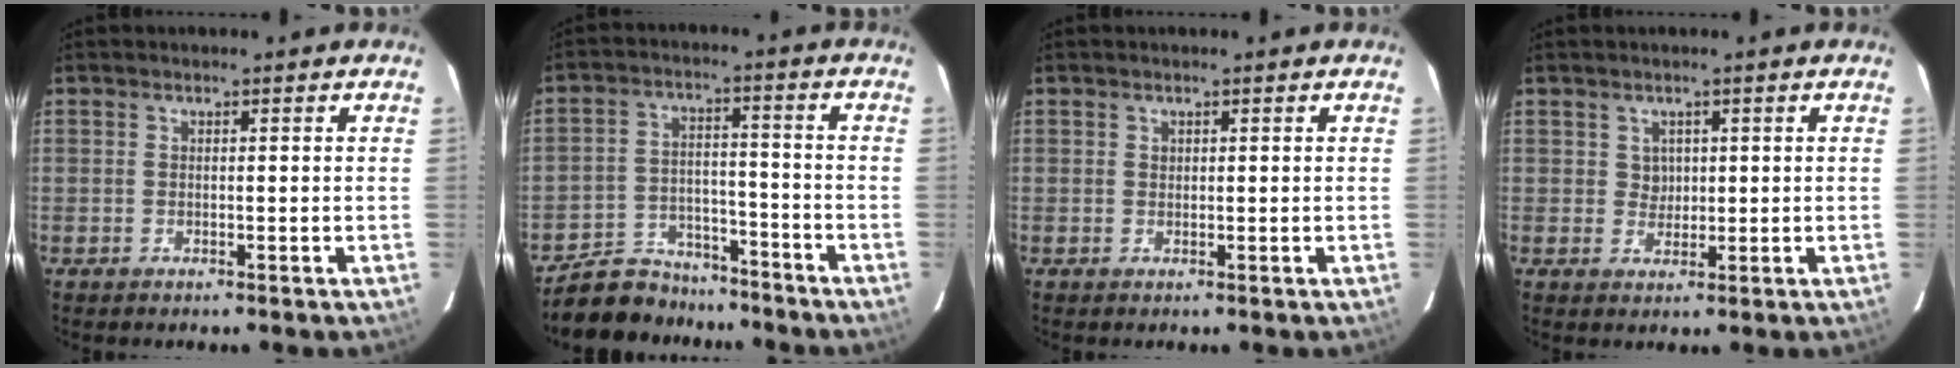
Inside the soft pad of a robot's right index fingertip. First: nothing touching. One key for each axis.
{"total": 12.7, "fx": -11.1, "fy": 5.5, "fz": 2.8, "tx": -0.085, "ty": 0.018, "tz": -0.168}
{"total": 0.5, "fx": 0.2, "fy": 0.5, "fz": 0.0, "tx": 0.002, "ty": 0.002, "tz": 0.004}
{"total": 2.3, "fx": 0.8, "fy": 2.2, "fz": 0.3, "tx": 0.001, "ty": 0.007, "tz": 0.014}